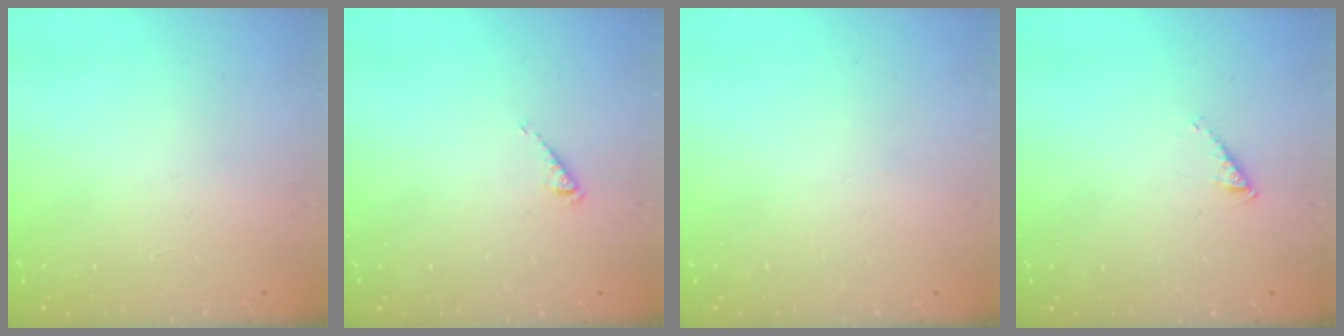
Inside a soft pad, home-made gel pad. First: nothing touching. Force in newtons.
{"total": 2.7, "press": 2.6, "slide": 0.5}
{"total": 0.0}
{"total": 2.9, "press": 2.9, "slide": 0.5}